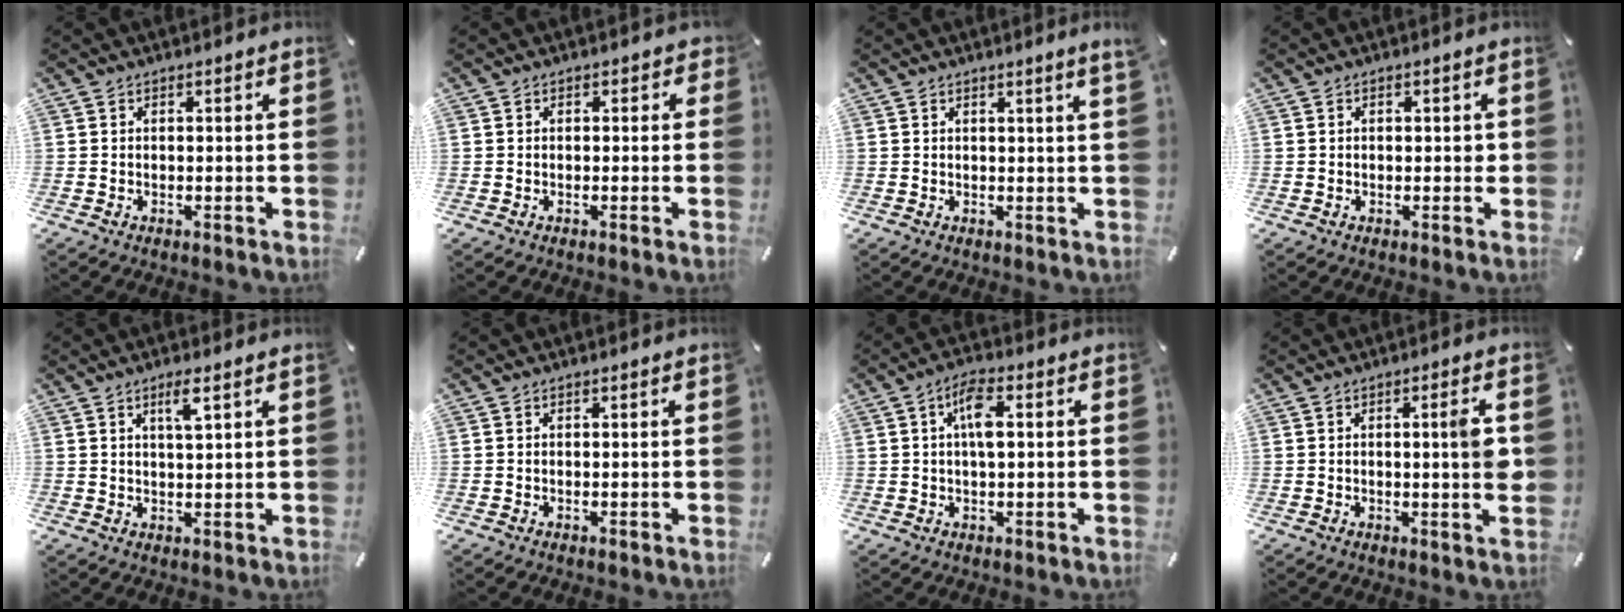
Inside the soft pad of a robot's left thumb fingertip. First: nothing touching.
{"total": 1.2, "force": [-0.2, 1.0, 0.5], "torque": [-0.002, 0.003, -0.008]}
{"total": 1.8, "force": [1.2, -0.3, 1.3], "torque": [-0.023, -0.003, 0.020]}
{"total": 1.4, "force": [0.0, 0.9, 1.1], "torque": [-0.013, 0.002, -0.003]}
{"total": 3.7, "force": [2.1, 0.5, 3.1], "torque": [-0.059, -0.003, 0.032]}
{"total": 0.0}
{"total": 6.2, "force": [1.2, 2.5, 5.6], "torque": [-0.101, 0.010, 0.018]}
{"total": 5.7, "force": [0.7, 0.3, 5.6], "torque": [-0.085, -0.008, 0.002]}